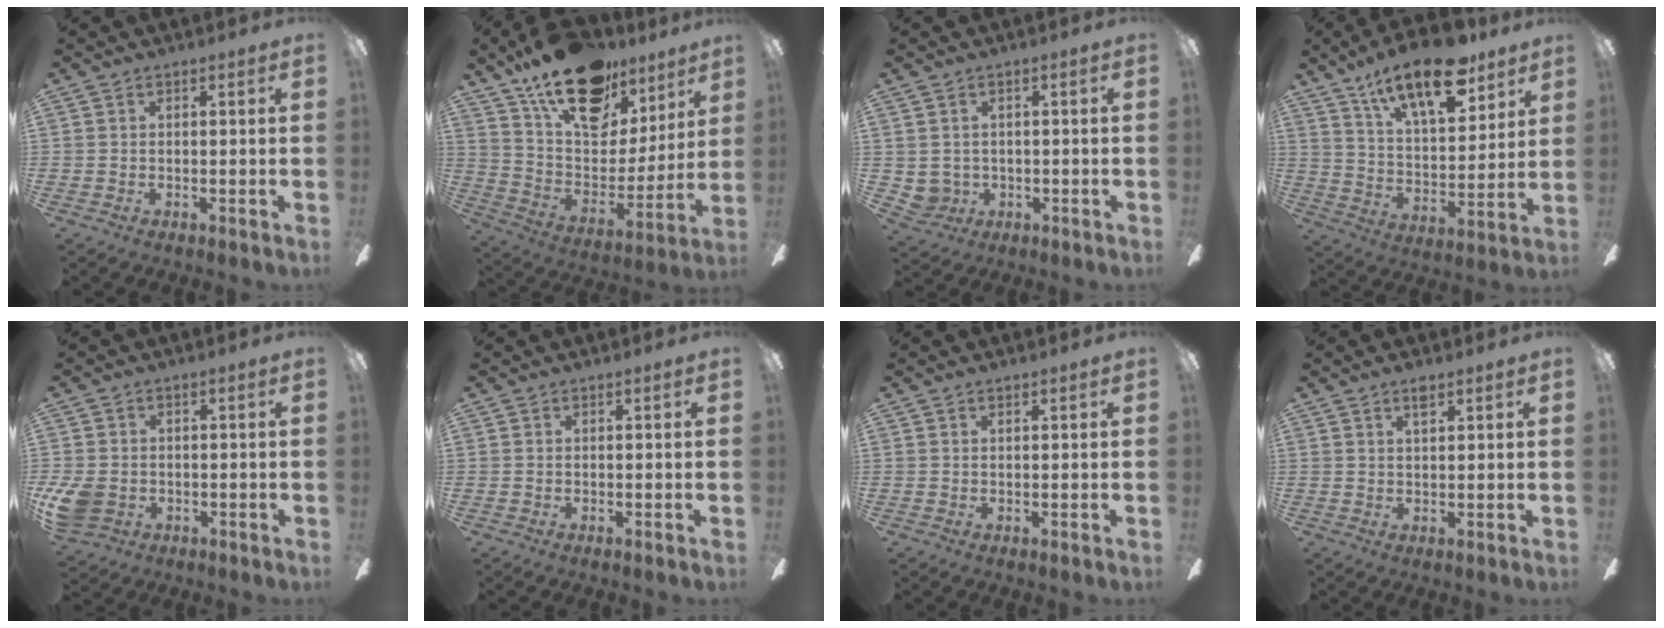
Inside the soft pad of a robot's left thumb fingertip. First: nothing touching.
{"total": 22.5, "force": [15.3, 11.5, 12.0], "torque": [-0.188, -0.088, 0.271]}
{"total": 3.5, "force": [0.7, 3.4, 0.5], "torque": [-0.027, 0.000, 0.013]}
{"total": 18.7, "force": [13.0, 7.3, 11.3], "torque": [-0.189, -0.068, 0.219]}
{"total": 7.9, "force": [-2.1, 6.2, 4.4], "torque": [-0.104, 0.009, -0.037]}
{"total": 0.0}
{"total": 0.7, "force": [0.5, 0.1, 0.5], "torque": [-0.011, 0.001, 0.008]}
{"total": 2.8, "force": [1.9, 1.0, 1.8], "torque": [-0.034, 0.000, 0.031]}